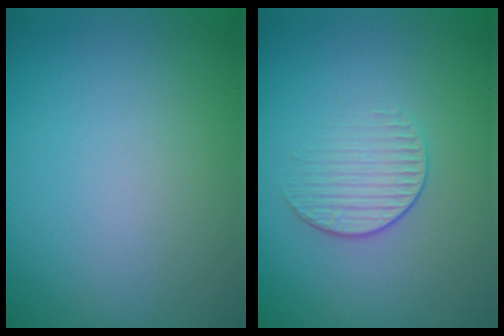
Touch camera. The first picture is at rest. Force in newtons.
{"total": 1.7, "press": 1.1, "slide": 1.3}